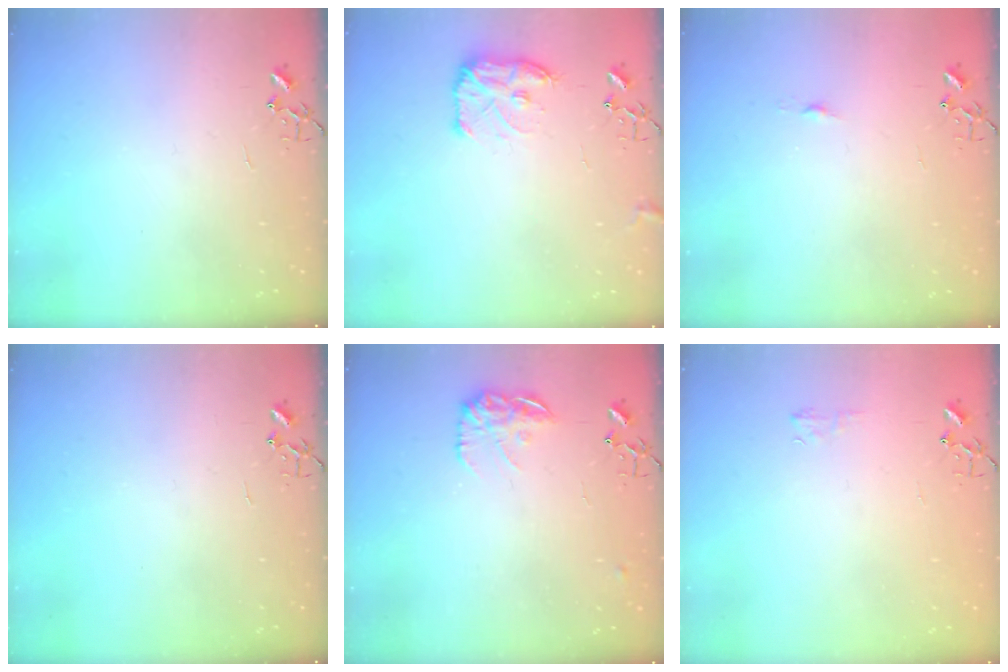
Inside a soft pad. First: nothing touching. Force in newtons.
{"total": 10.8, "press": 10.8, "slide": 0.5}
{"total": 3.4, "press": 3.4, "slide": 0.4}
{"total": 0.0}
{"total": 11.4, "press": 11.4, "slide": 0.6}
{"total": 4.5, "press": 4.4, "slide": 0.7}